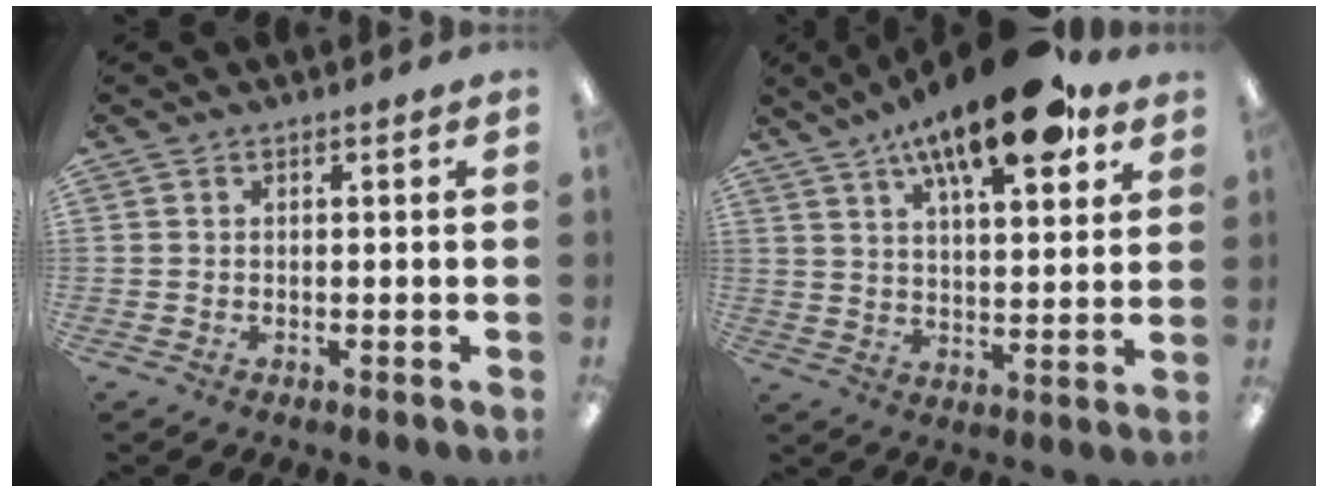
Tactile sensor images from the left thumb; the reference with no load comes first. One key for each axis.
{"total": 17.8, "fx": 11.5, "fy": 5.9, "fz": 12.3, "tx": -0.196, "ty": -0.049, "tz": 0.184}